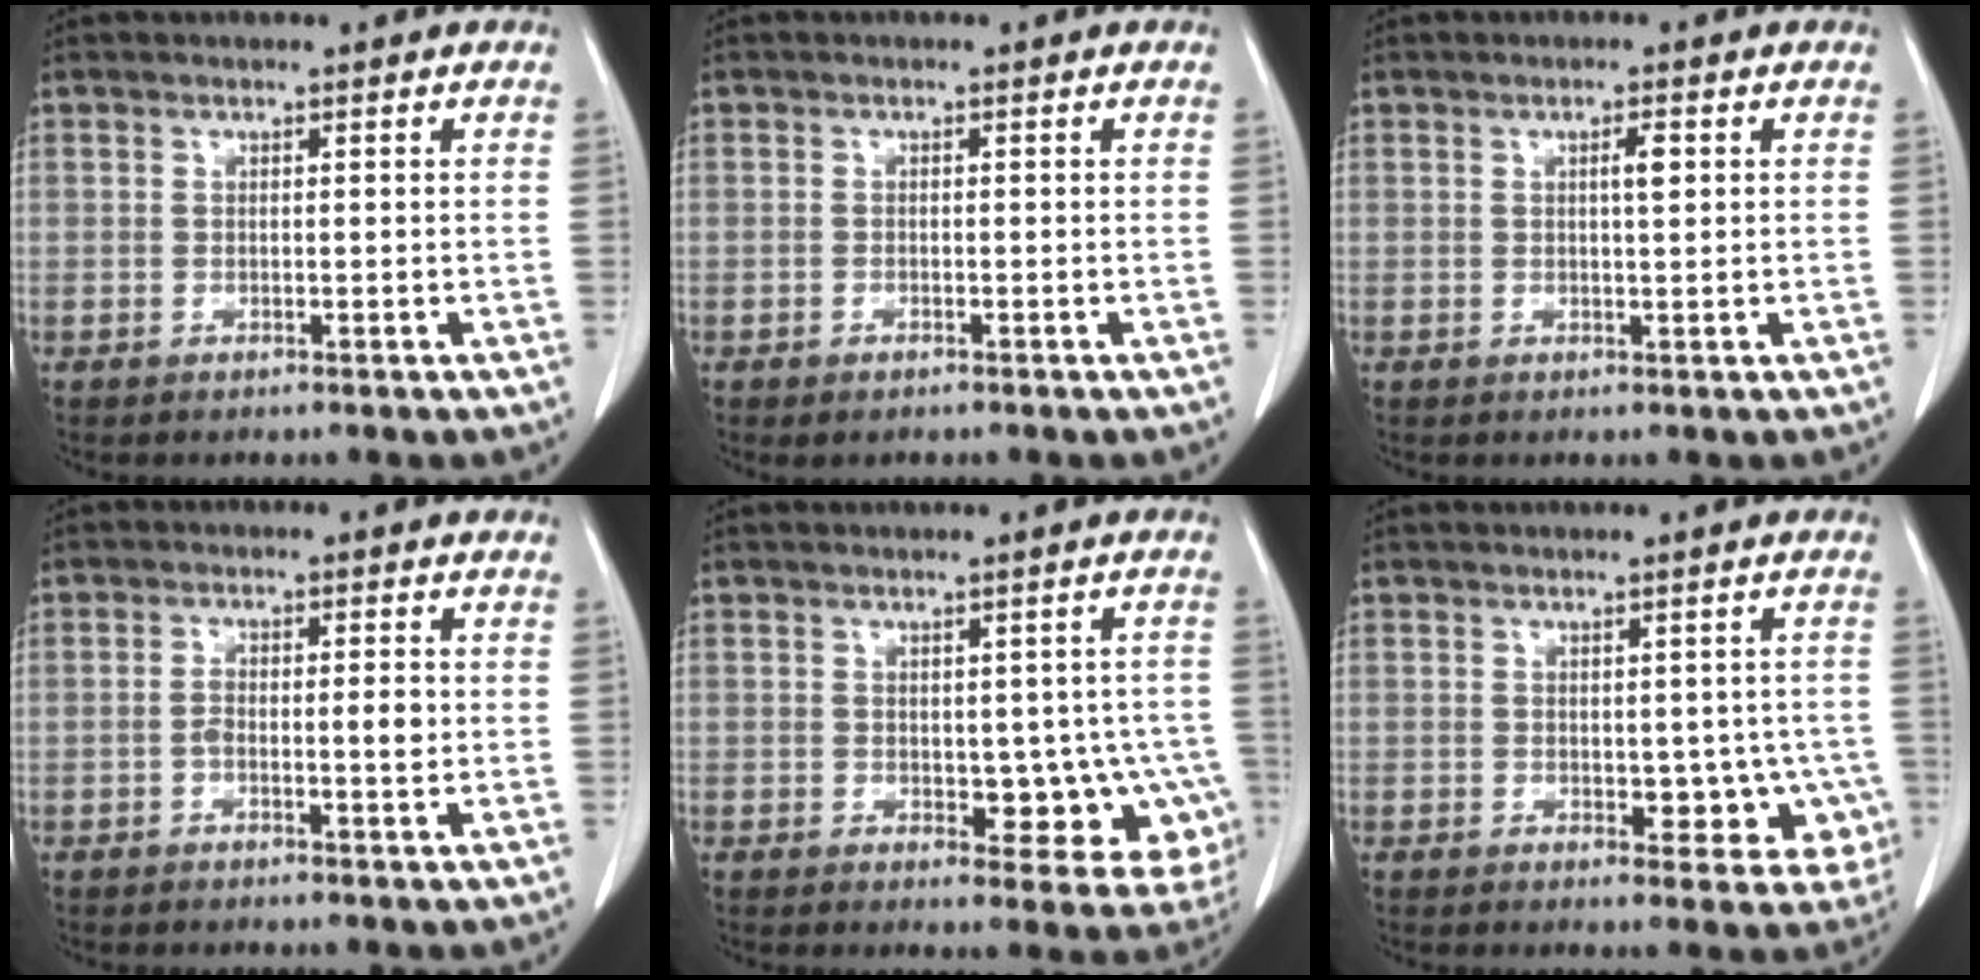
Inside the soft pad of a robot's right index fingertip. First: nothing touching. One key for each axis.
{"total": 0.8, "fx": -0.6, "fy": 0.4, "fz": 0.4, "tx": -0.010, "ty": -0.001, "tz": -0.005}
{"total": 1.9, "fx": 0.5, "fy": 0.2, "fz": 1.8, "tx": -0.028, "ty": 0.002, "tz": 0.008}
{"total": 3.3, "fx": -0.6, "fy": 0.9, "fz": 3.1, "tx": -0.054, "ty": 0.005, "tz": -0.008}
{"total": 8.9, "fx": -2.0, "fy": 4.9, "fz": 7.1, "tx": -0.057, "ty": 0.013, "tz": -0.015}
{"total": 6.4, "fx": -1.1, "fy": 4.0, "fz": 4.9, "tx": -0.033, "ty": 0.011, "tz": -0.006}